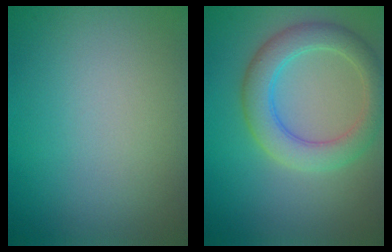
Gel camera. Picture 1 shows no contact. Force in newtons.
{"total": 4.7, "press": 4.7, "slide": 0.4}